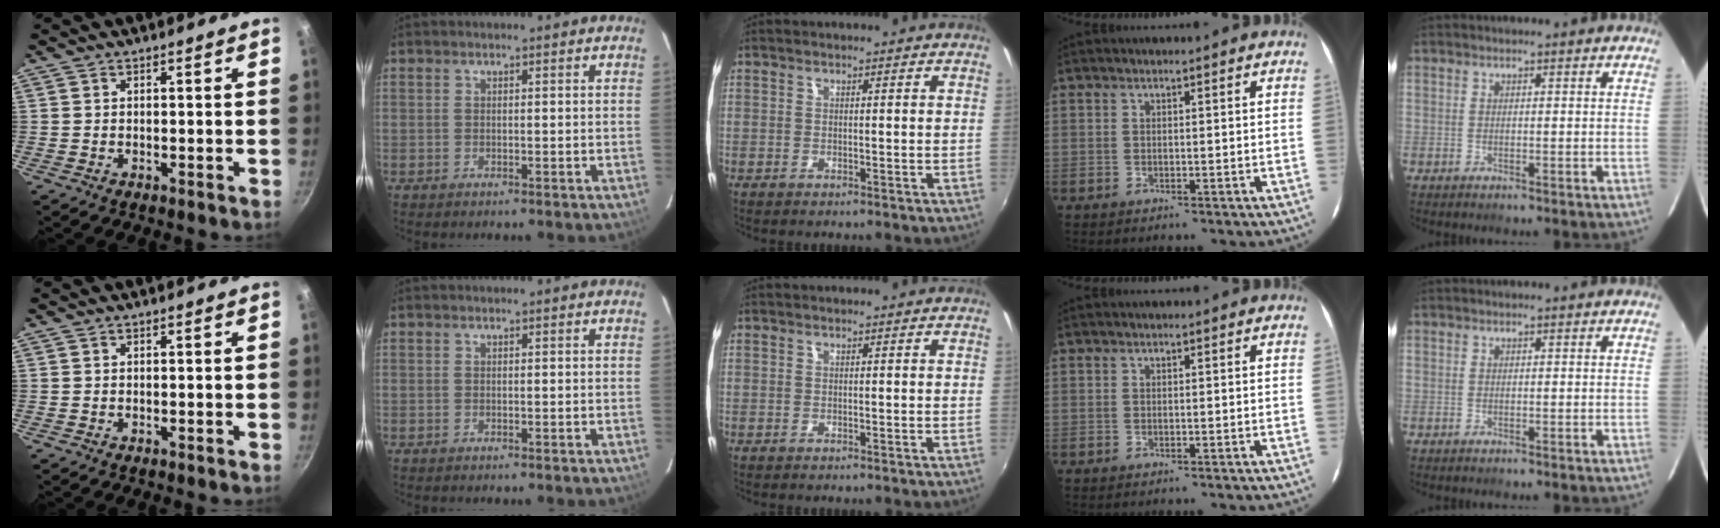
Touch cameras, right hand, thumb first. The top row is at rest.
{}